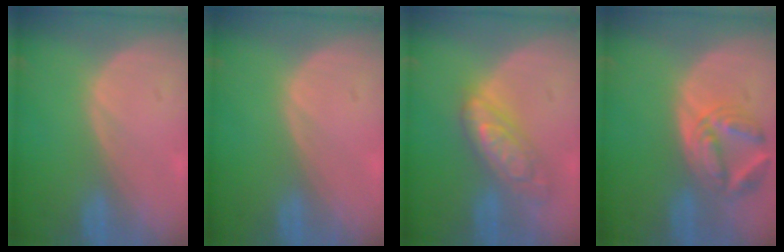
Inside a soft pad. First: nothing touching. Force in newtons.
{"total": 0.0}
{"total": 7.2, "press": 7.2, "slide": 0.6}
{"total": 6.5, "press": 6.4, "slide": 1.3}